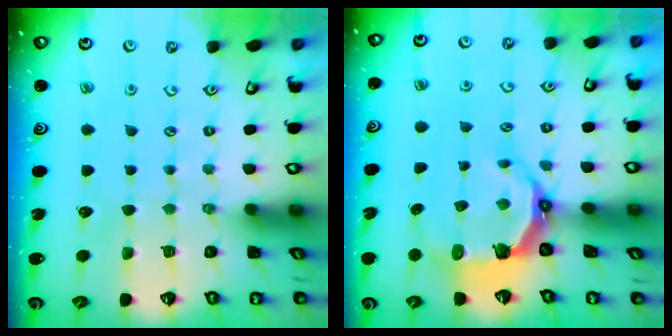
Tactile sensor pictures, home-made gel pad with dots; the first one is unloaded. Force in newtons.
{"total": 6.5, "press": 4.9, "slide": 4.4}